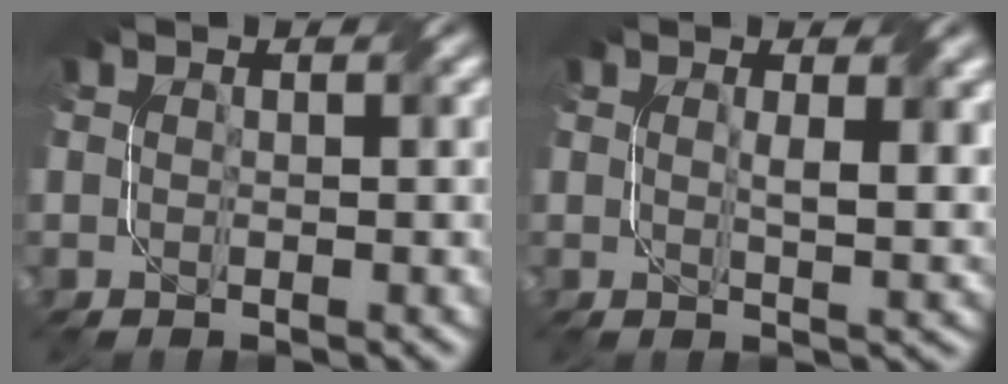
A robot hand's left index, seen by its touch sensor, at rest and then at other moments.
{"total": 2.8, "force": [0.8, 0.6, 2.6], "torque": [-0.039, -0.002, 0.014]}